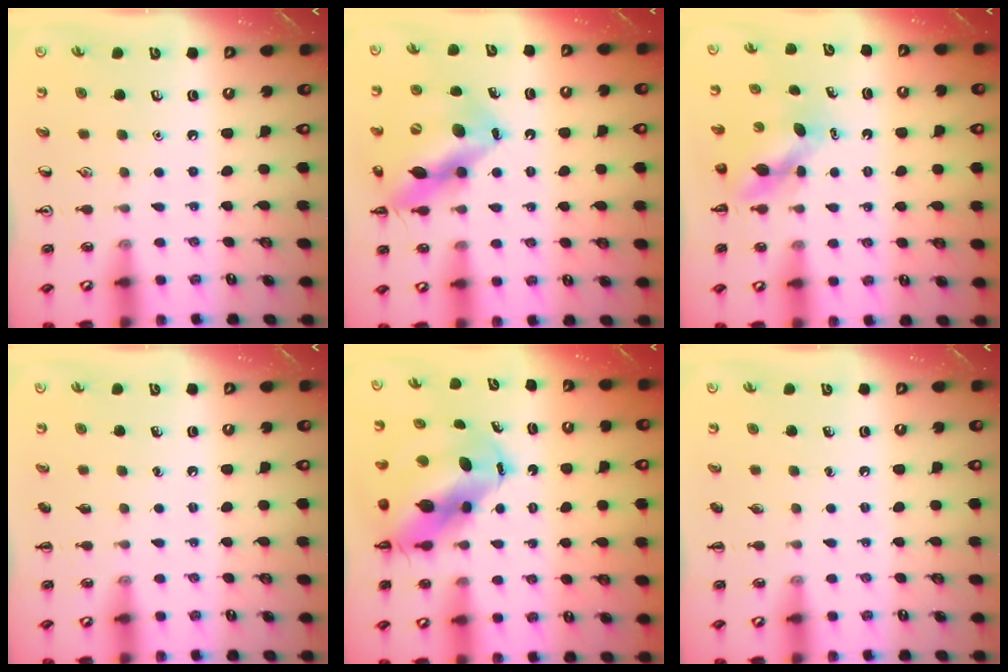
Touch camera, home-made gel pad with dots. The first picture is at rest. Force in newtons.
{"total": 16.2, "press": 15.8, "slide": 3.6}
{"total": 5.3, "press": 5.3, "slide": 0.3}
{"total": 0.0}
{"total": 13.1, "press": 12.6, "slide": 3.5}
{"total": 0.0}